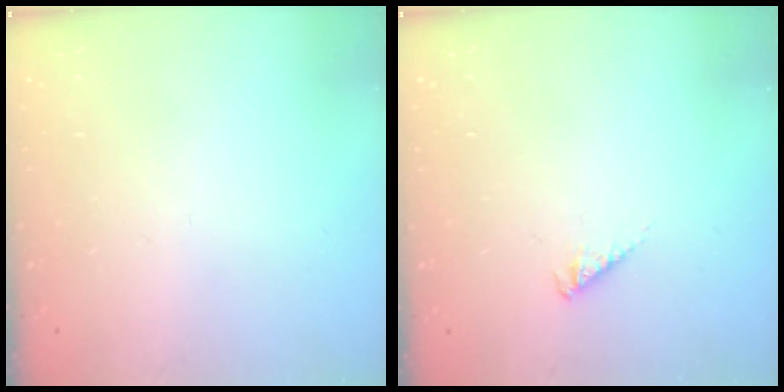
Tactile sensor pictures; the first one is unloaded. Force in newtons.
{"total": 2.9, "press": 2.9, "slide": 0.5}